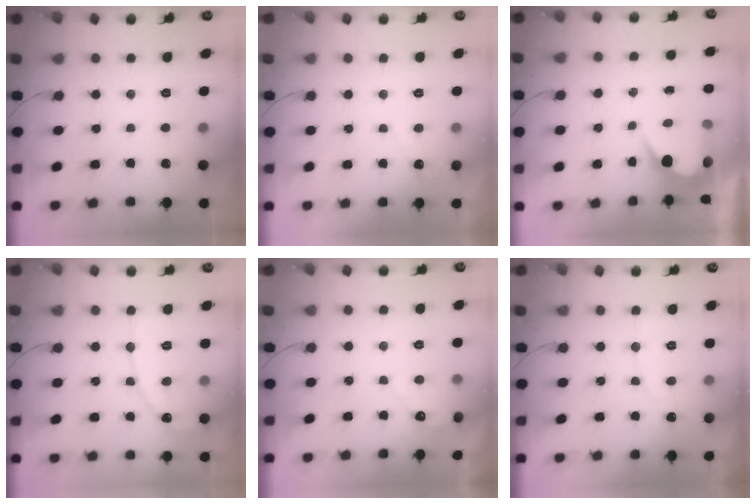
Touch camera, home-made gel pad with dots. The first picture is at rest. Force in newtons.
{"total": 3.0, "press": 3.0, "slide": 0.1}
{"total": 5.3, "press": 5.3, "slide": 0.3}
{"total": 9.7, "press": 9.7, "slide": 0.7}
{"total": 3.5, "press": 3.5, "slide": 0.2}
{"total": 4.1, "press": 4.1, "slide": 0.3}